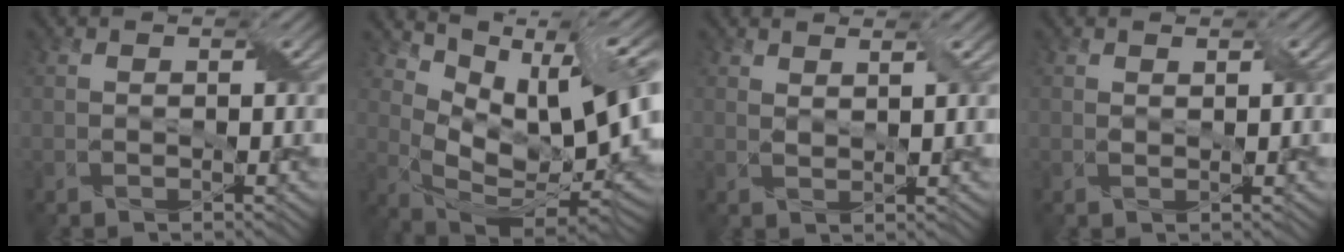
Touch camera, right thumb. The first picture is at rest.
{"total": 15.6, "force": [5.2, 6.6, 13.1], "torque": [-0.228, -0.004, 0.104]}
{"total": 1.8, "force": [1.3, 0.2, 1.2], "torque": [-0.026, 0.001, 0.025]}
{"total": 0.8, "force": [0.5, 0.2, 0.5], "torque": [-0.014, 0.002, 0.011]}